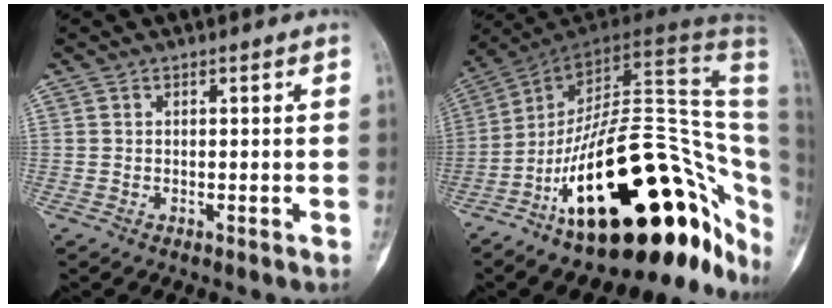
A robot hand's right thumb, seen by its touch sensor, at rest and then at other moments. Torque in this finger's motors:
{"motor_torque": [3.57, 1.44, 1.29, -1.48, 0.83]}